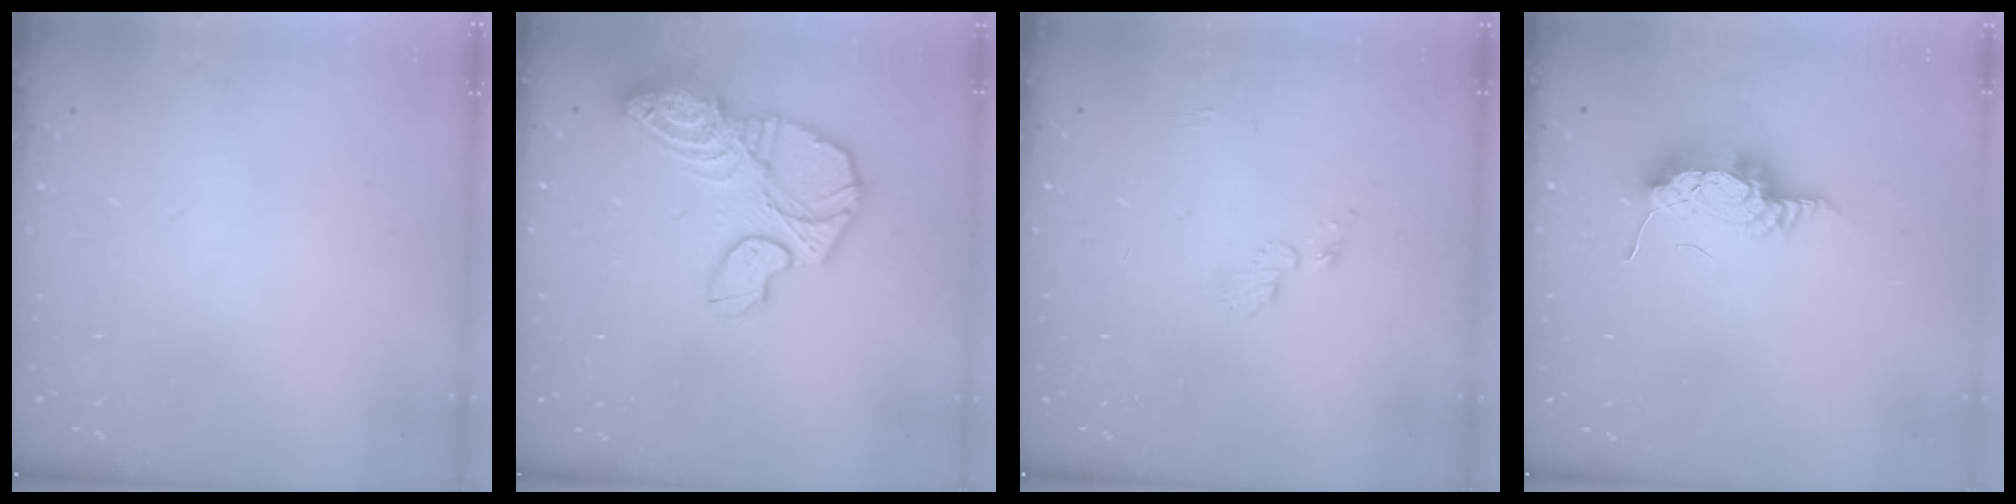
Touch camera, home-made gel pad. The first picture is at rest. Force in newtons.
{"total": 16.4, "press": 16.4, "slide": 1.5}
{"total": 3.7, "press": 3.7, "slide": 0.3}
{"total": 16.0, "press": 11.3, "slide": 11.4}